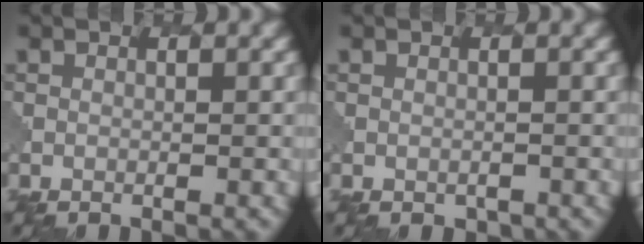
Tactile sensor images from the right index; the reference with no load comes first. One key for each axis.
{"total": 0.7, "fx": -0.6, "fy": 0.4, "fz": 0.0, "tx": -0.003, "ty": -0.003, "tz": -0.005}